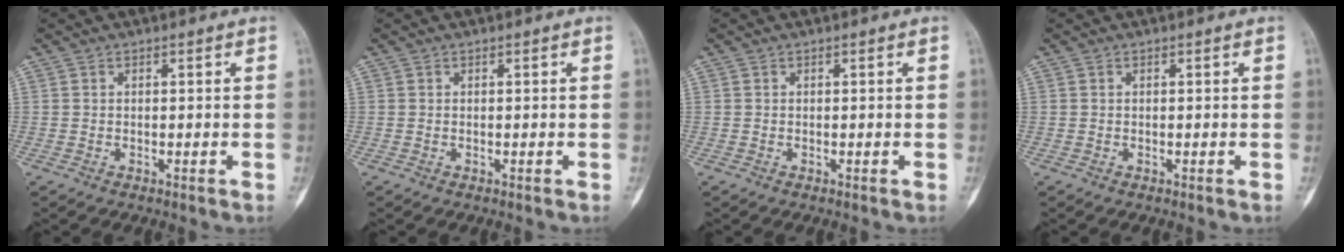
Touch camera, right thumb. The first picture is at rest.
{"total": 0.0}
{"total": 0.0}
{"total": 0.0}